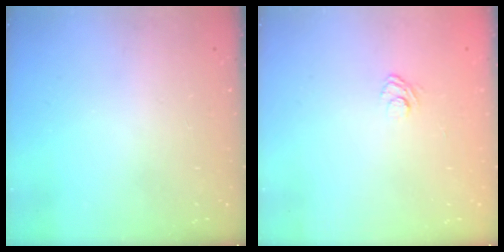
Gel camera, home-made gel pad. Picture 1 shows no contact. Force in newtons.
{"total": 4.0, "press": 3.8, "slide": 1.4}